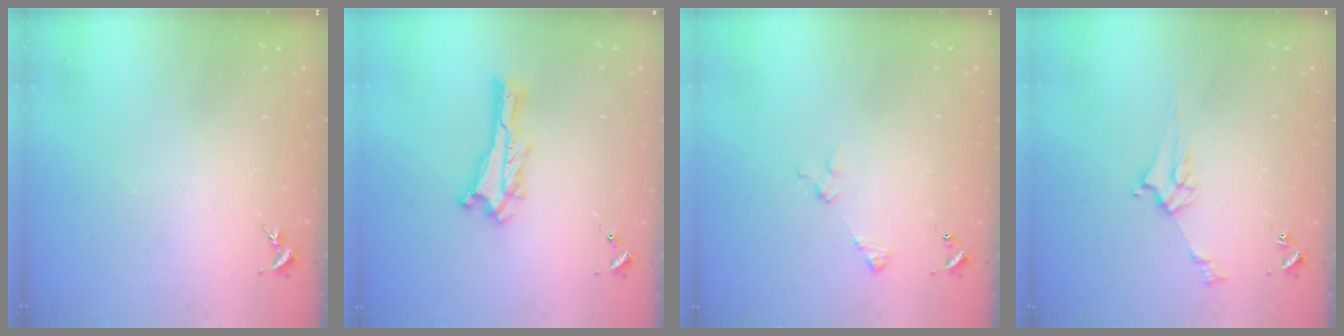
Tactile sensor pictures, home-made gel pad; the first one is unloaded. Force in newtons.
{"total": 0.0}
{"total": 2.9, "press": 2.9, "slide": 0.3}
{"total": 4.3, "press": 4.3, "slide": 0.5}